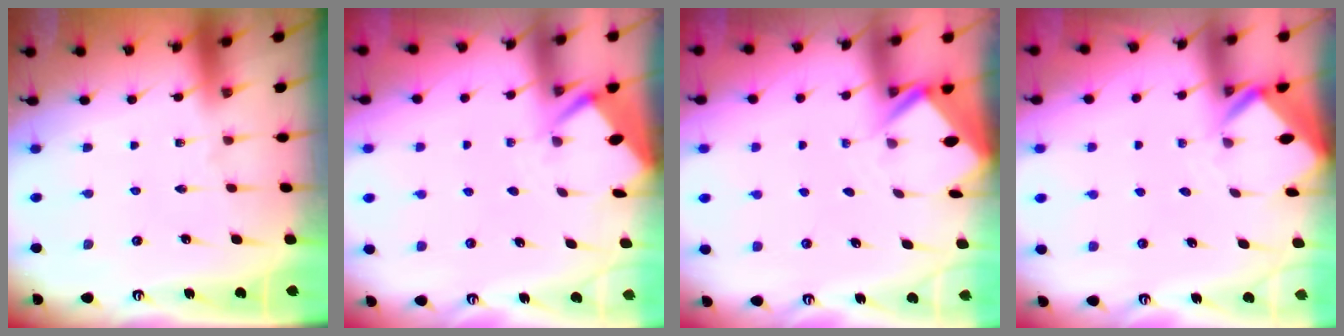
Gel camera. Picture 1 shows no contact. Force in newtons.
{"total": 2.8, "press": 2.8, "slide": 0.2}
{"total": 2.6, "press": 2.6, "slide": 0.1}
{"total": 2.7, "press": 2.7, "slide": 0.2}